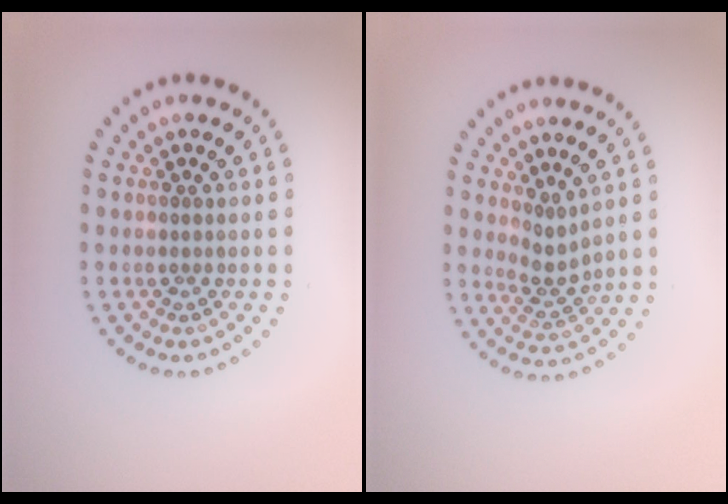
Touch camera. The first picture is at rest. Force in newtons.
{"total": 2.0, "press": 1.3, "slide": 1.5}